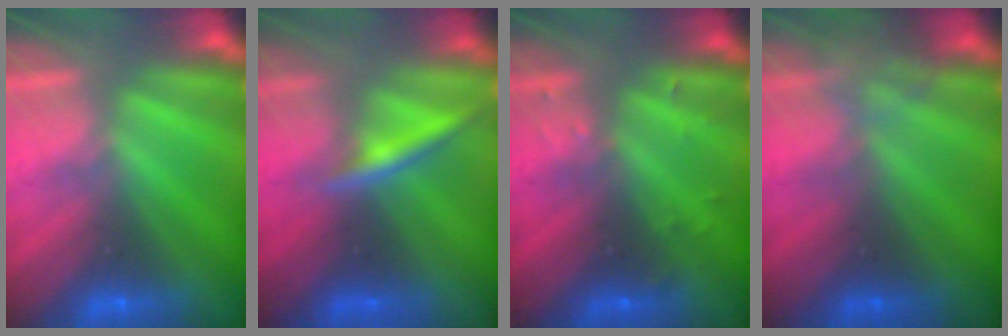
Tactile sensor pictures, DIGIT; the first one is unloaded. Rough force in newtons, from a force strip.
{"total": 2.4}
{"total": 2.9}
{"total": 2.2}